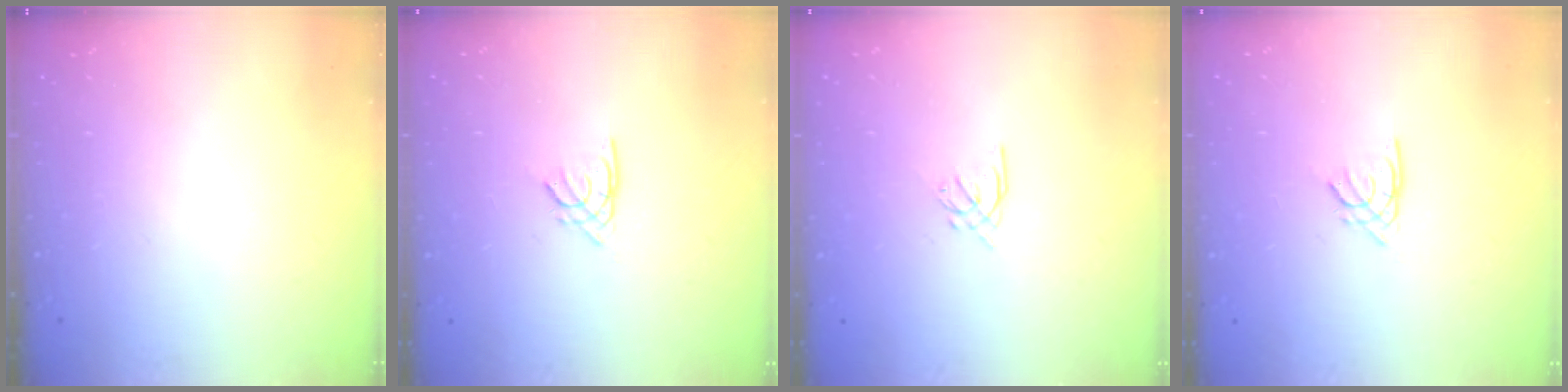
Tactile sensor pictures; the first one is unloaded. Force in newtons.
{"total": 1.4, "press": 1.4, "slide": 0.3}
{"total": 1.4, "press": 1.3, "slide": 0.5}
{"total": 1.4, "press": 1.4, "slide": 0.3}